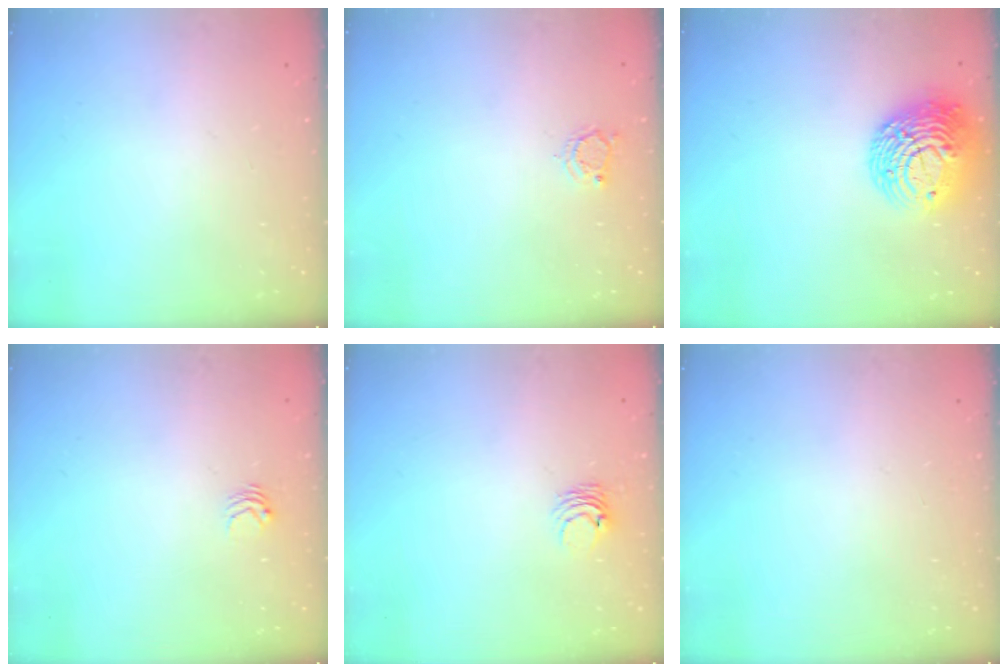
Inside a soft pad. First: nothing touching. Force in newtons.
{"total": 3.6, "press": 3.5, "slide": 0.4}
{"total": 13.9, "press": 13.8, "slide": 1.3}
{"total": 3.0, "press": 3.0, "slide": 0.4}
{"total": 3.9, "press": 3.9, "slide": 0.3}
{"total": 0.0}